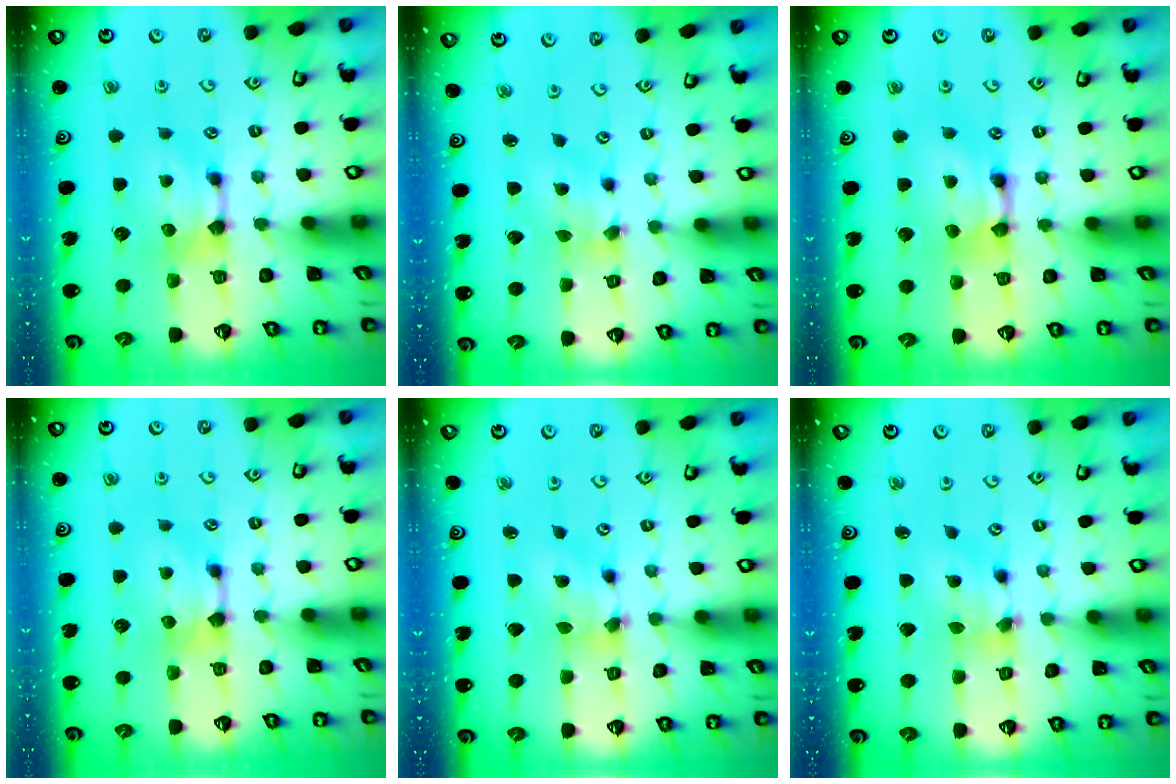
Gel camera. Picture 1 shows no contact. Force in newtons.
{"total": 1.5, "press": 0.7, "slide": 1.3}
{"total": 2.2, "press": 2.2, "slide": 0.0}
{"total": 0.0}
{"total": 4.0, "press": 3.6, "slide": 1.6}
{"total": 4.0, "press": 3.6, "slide": 1.6}